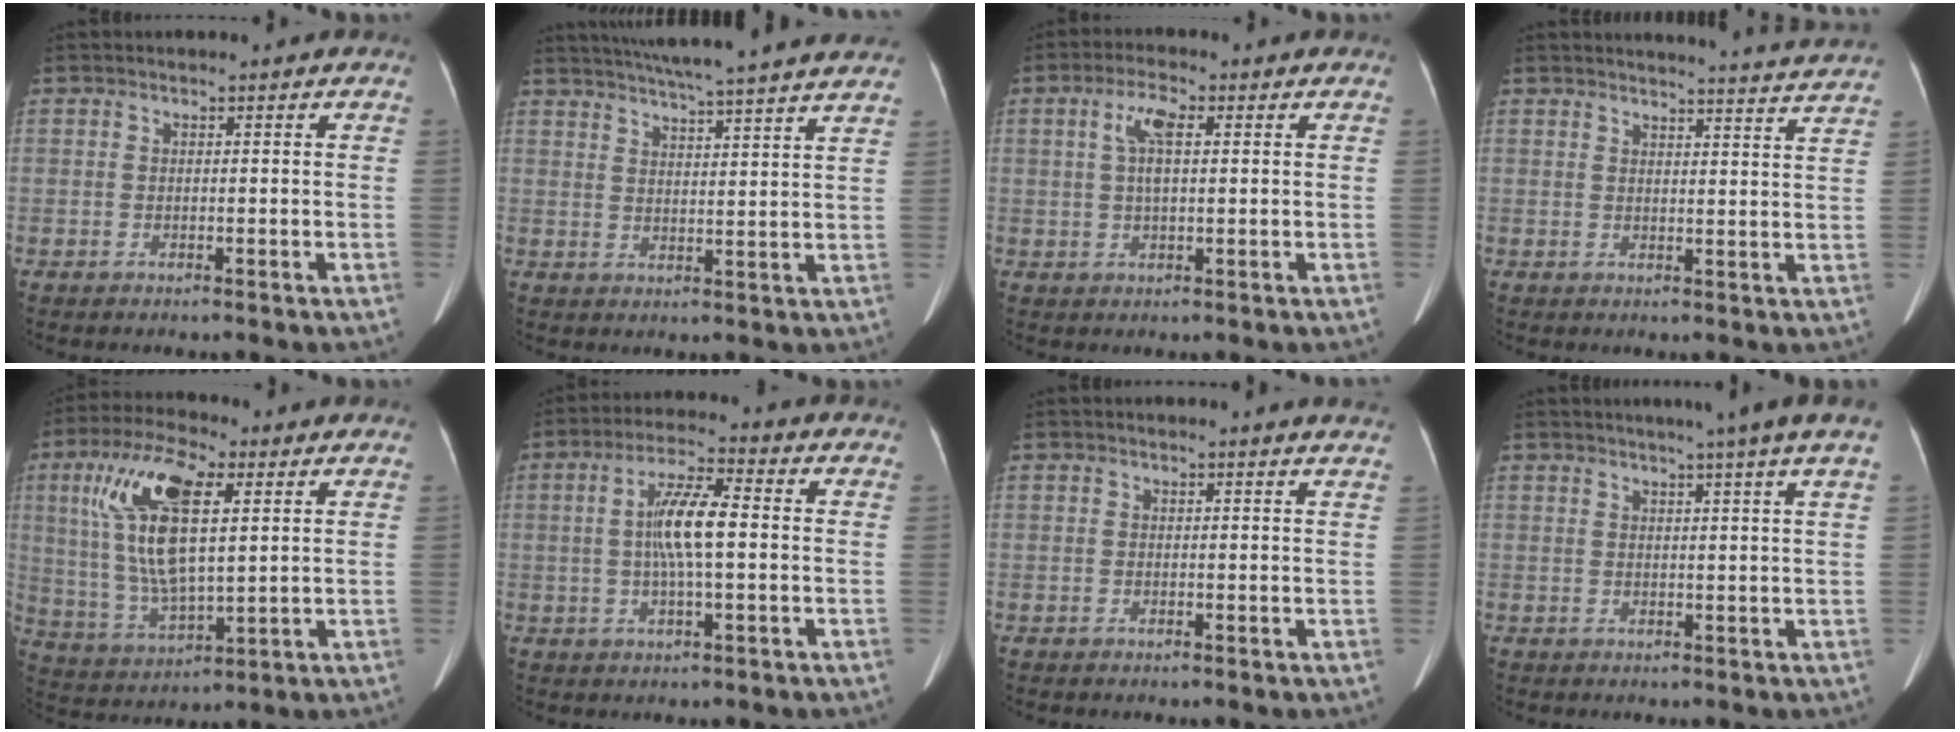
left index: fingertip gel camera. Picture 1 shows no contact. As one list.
[{"total": 21.0, "force": [18.7, -0.3, 9.4], "torque": [-0.155, 0.002, 0.243]}, {"total": 4.7, "force": [1.2, 1.3, 4.4], "torque": [-0.096, 0.012, 0.025]}, {"total": 11.4, "force": [11.1, -1.6, 2.1], "torque": [-0.030, -0.047, 0.113]}, {"total": 14.7, "force": [4.5, 4.3, 13.3], "torque": [-0.285, 0.011, 0.086]}, {"total": 7.9, "force": [0.1, 1.2, 7.9], "torque": [-0.153, 0.009, -0.001]}, {"total": 3.2, "force": [3.1, -0.1, 0.8], "torque": [-0.012, -0.005, 0.018]}, {"total": 6.6, "force": [4.8, -1.5, 4.2], "torque": [-0.052, 0.009, 0.051]}]